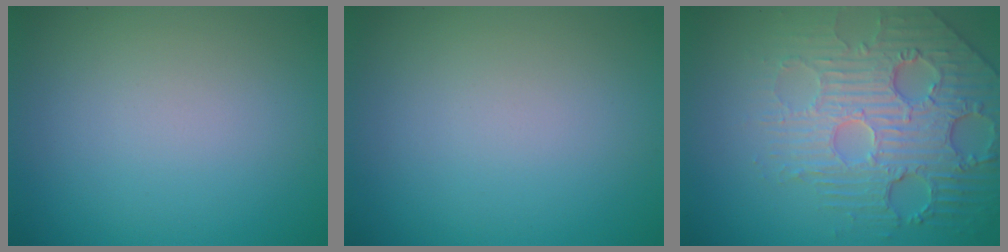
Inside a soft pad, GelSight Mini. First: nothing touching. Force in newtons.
{"total": 0.0}
{"total": 6.9, "press": 5.2, "slide": 4.5}